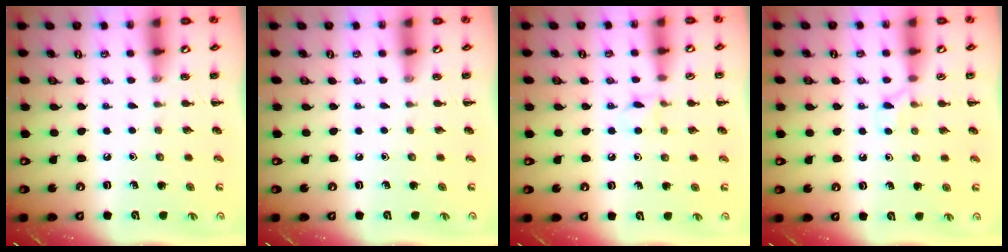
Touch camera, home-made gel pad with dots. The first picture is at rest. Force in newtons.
{"total": 0.0}
{"total": 4.9, "press": 4.6, "slide": 1.6}
{"total": 4.0, "press": 3.7, "slide": 1.6}